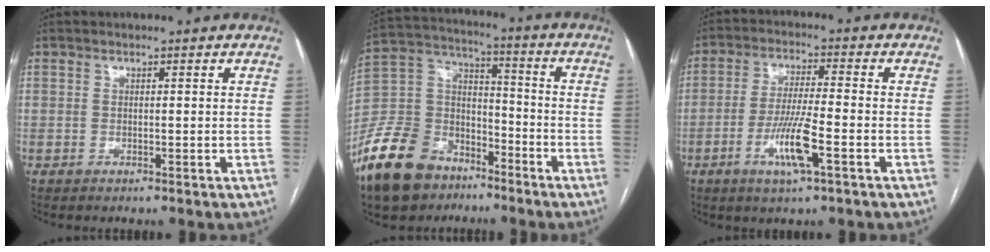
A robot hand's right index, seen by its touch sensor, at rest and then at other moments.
{"total": 16.2, "force": [-11.0, 9.6, 6.9], "torque": [-0.158, 0.026, -0.207]}
{"total": 8.6, "force": [-3.5, 0.6, 7.8], "torque": [-0.151, -0.009, -0.063]}